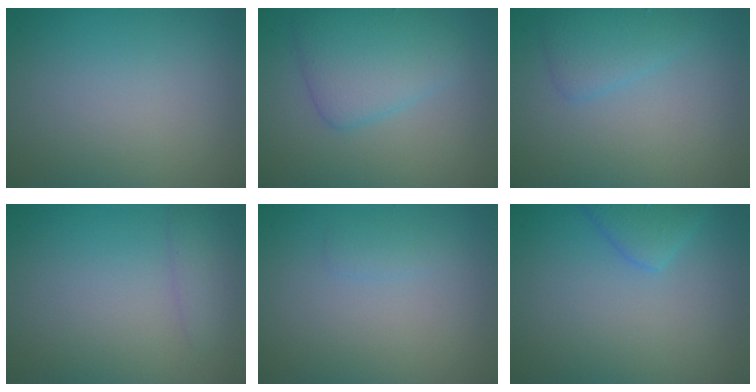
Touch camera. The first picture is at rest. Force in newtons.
{"total": 4.0, "press": 4.0, "slide": 0.1}
{"total": 1.9, "press": 1.9, "slide": 0.0}
{"total": 1.5, "press": 1.5, "slide": 0.1}
{"total": 0.7, "press": 0.7, "slide": 0.0}
{"total": 2.5, "press": 2.5, "slide": 0.2}